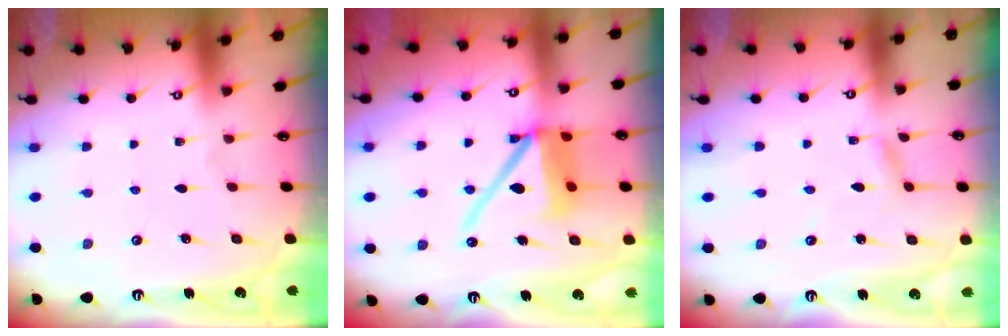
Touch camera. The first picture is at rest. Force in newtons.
{"total": 14.8, "press": 14.6, "slide": 2.2}
{"total": 2.3, "press": 2.3, "slide": 0.1}